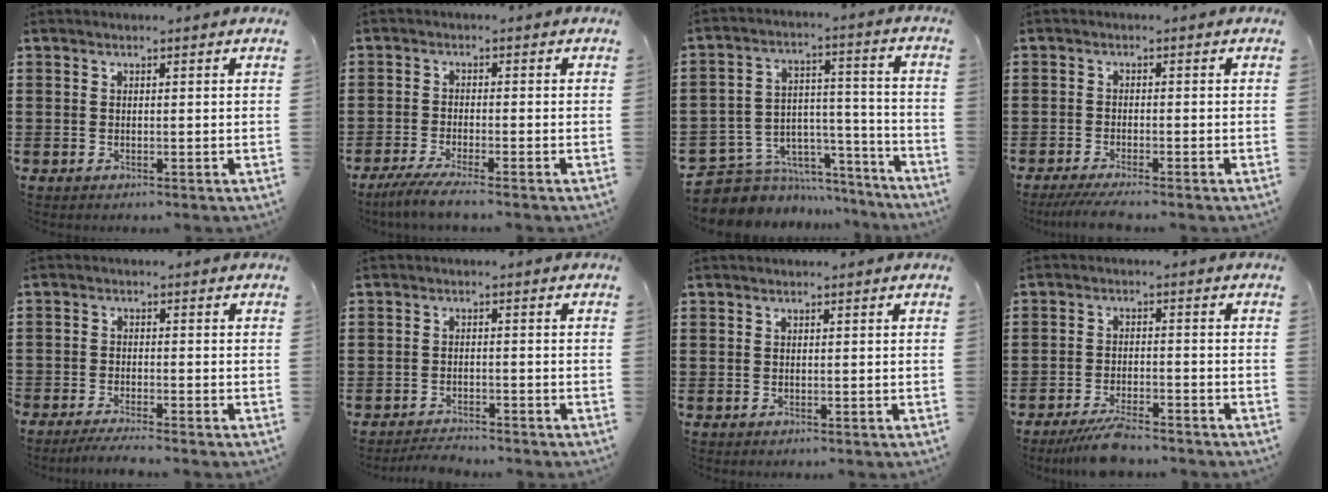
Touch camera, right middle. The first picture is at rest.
{"total": 3.2, "force": [-2.6, -0.2, 1.8], "torque": [-0.045, -0.012, -0.053]}
{"total": 6.5, "force": [-5.4, 3.6, 0.7], "torque": [-0.029, 0.002, -0.102]}
{"total": 2.6, "force": [-2.3, -0.1, 1.3], "torque": [-0.026, -0.004, -0.046]}
{"total": 2.6, "force": [-2.5, -0.1, 0.5], "torque": [-0.010, 0.001, -0.052]}
{"total": 2.5, "force": [-2.5, 0.2, 0.1], "torque": [-0.007, 0.000, -0.052]}
{"total": 0.0}
{"total": 4.9, "force": [-4.3, 0.5, 2.1], "torque": [-0.039, -0.001, -0.083]}